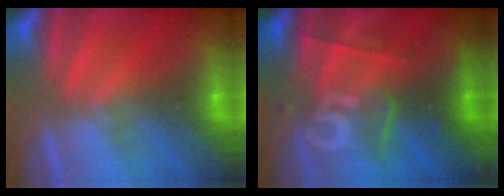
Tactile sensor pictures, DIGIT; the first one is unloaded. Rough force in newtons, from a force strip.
{"total": 2.5}